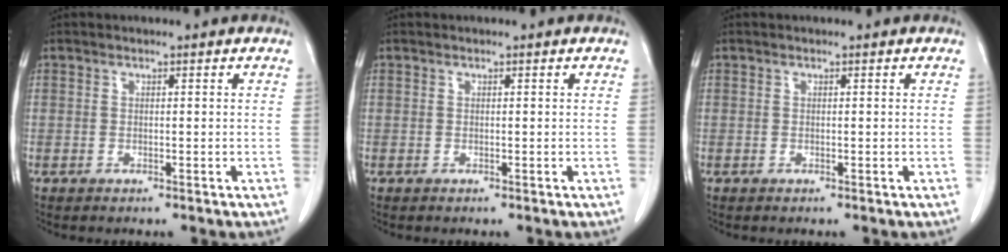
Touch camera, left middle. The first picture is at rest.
{"total": 0.0}
{"total": 0.0}